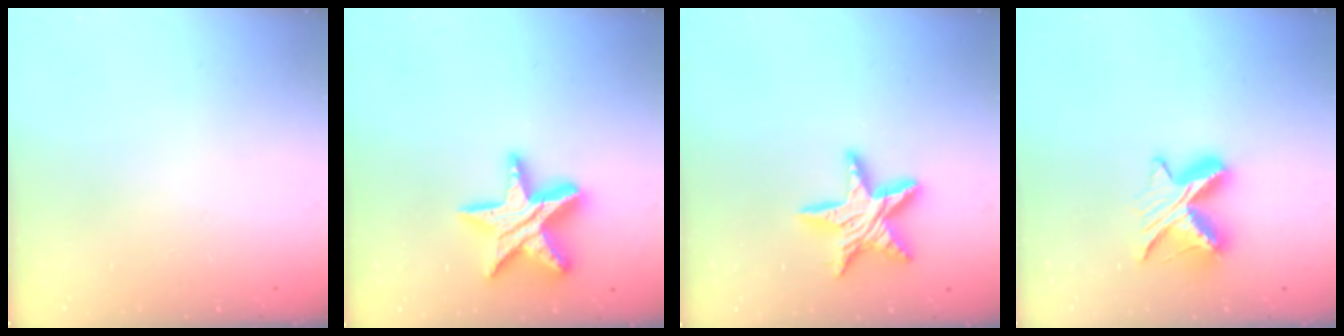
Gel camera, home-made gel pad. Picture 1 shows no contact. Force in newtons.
{"total": 16.2, "press": 16.2, "slide": 1.0}
{"total": 15.2, "press": 15.2, "slide": 1.1}
{"total": 9.6, "press": 9.6, "slide": 0.6}